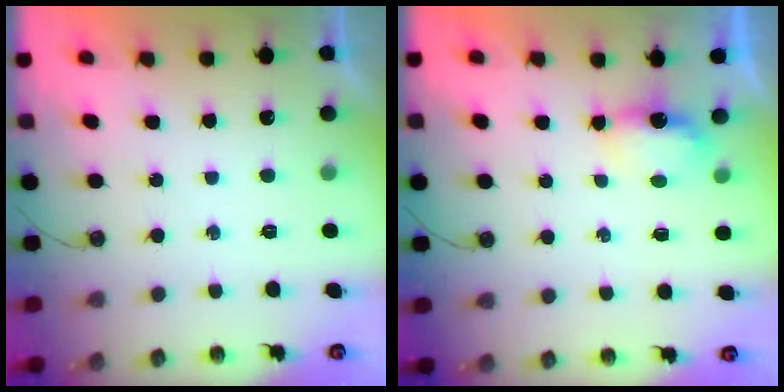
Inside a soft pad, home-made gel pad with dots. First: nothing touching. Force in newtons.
{"total": 4.1, "press": 4.1, "slide": 0.5}